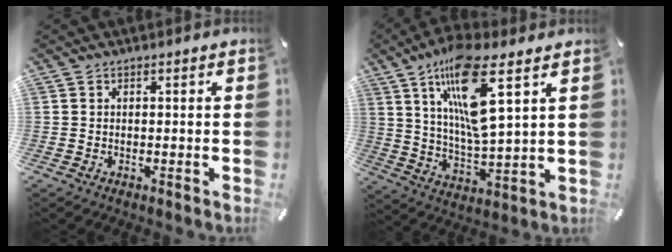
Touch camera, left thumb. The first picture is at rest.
{"total": 16.3, "force": [8.7, 4.0, 13.2], "torque": [-0.266, -0.034, 0.138]}